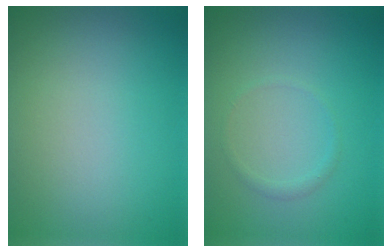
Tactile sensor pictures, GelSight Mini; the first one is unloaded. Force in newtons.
{"total": 0.7, "press": 0.7, "slide": 0.0}